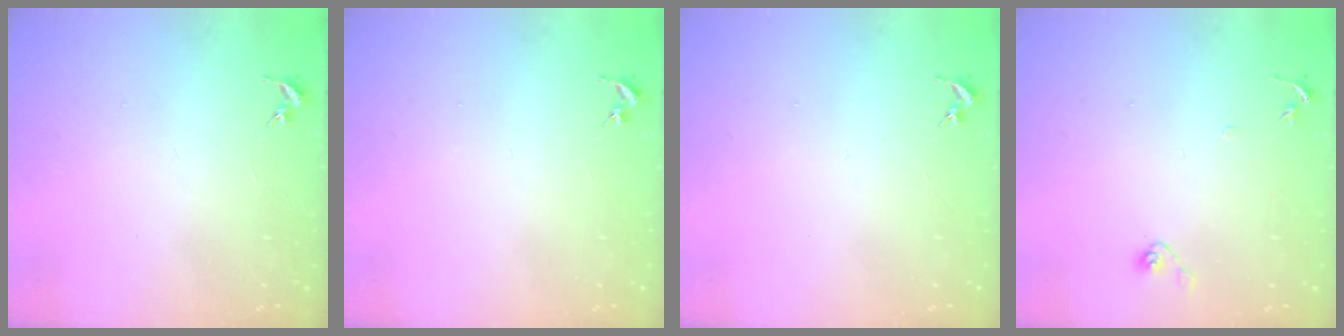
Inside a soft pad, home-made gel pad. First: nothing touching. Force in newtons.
{"total": 0.0}
{"total": 0.0}
{"total": 4.8, "press": 4.7, "slide": 1.0}